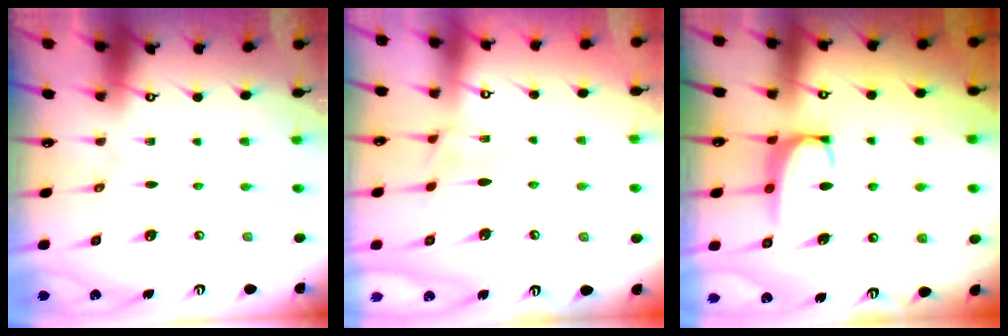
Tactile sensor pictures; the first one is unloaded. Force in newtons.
{"total": 2.9, "press": 2.8, "slide": 0.4}
{"total": 2.1, "press": 2.1, "slide": 0.6}